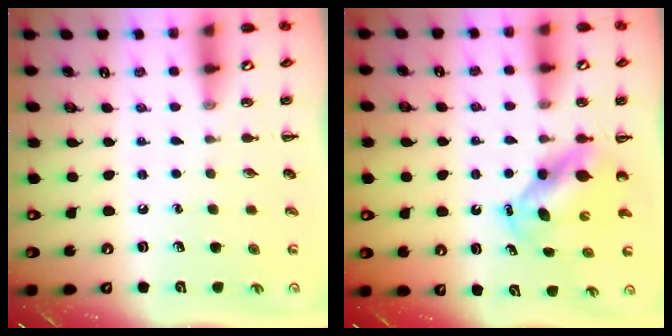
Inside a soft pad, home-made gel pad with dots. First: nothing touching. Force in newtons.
{"total": 5.6, "press": 5.5, "slide": 1.1}